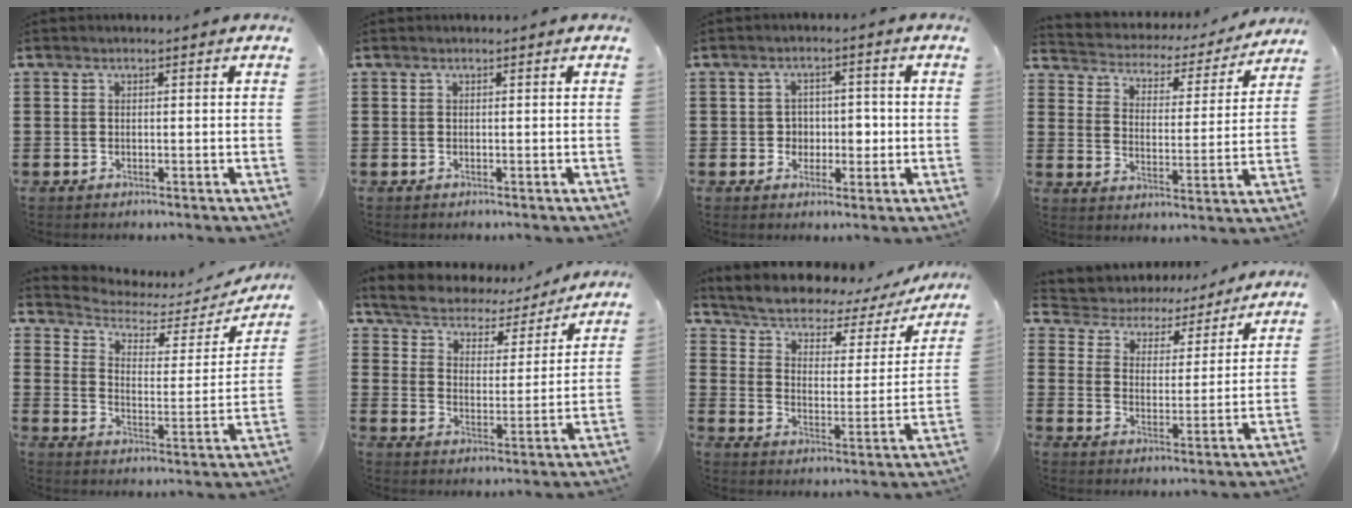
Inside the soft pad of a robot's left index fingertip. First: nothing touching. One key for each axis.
{"total": 0.0}
{"total": 3.6, "fx": -0.3, "fy": 3.1, "fz": 1.8, "tx": -0.030, "ty": 0.000, "tz": -0.015}
{"total": 2.9, "fx": 2.8, "fy": 0.7, "fz": 0.0, "tx": -0.023, "ty": -0.026, "tz": 0.038}
{"total": 3.1, "fx": 2.5, "fy": 1.6, "fz": 1.1, "tx": -0.042, "ty": -0.020, "tz": 0.033}
{"total": 4.3, "fx": 4.2, "fy": 0.8, "fz": 0.0, "tx": -0.029, "ty": -0.033, "tz": 0.065}
{"total": 3.5, "fx": 2.9, "fy": 1.3, "fz": 1.4, "tx": -0.047, "ty": -0.029, "tz": 0.040}
{"total": 4.2, "fx": 4.2, "fy": 0.7, "fz": -0.2, "tx": -0.025, "ty": -0.035, "tz": 0.065}